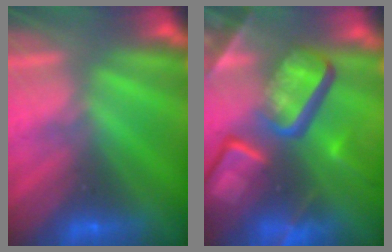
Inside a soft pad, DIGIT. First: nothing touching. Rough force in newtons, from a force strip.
{"total": 7.7}